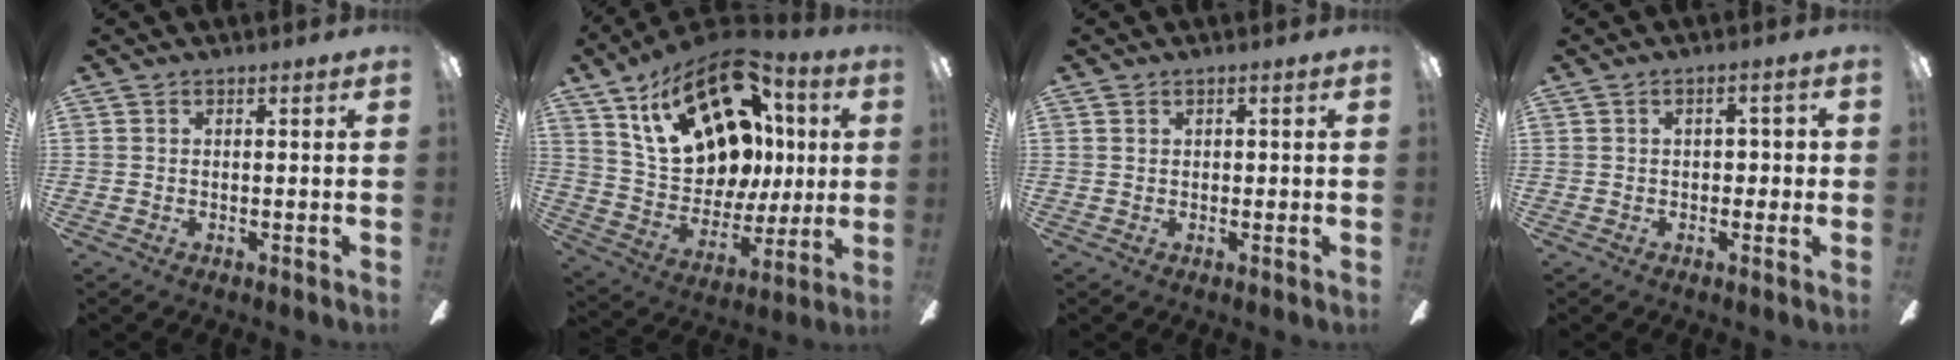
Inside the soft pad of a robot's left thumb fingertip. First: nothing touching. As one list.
[{"total": 27.6, "force": [11.8, 17.3, 18.0], "torque": [-0.302, -0.059, 0.226]}, {"total": 0.6, "force": [0.2, 0.5, 0.4], "torque": [-0.007, 0.003, 0.003]}, {"total": 3.4, "force": [0.2, 2.3, 2.6], "torque": [-0.035, 0.006, -0.003]}]